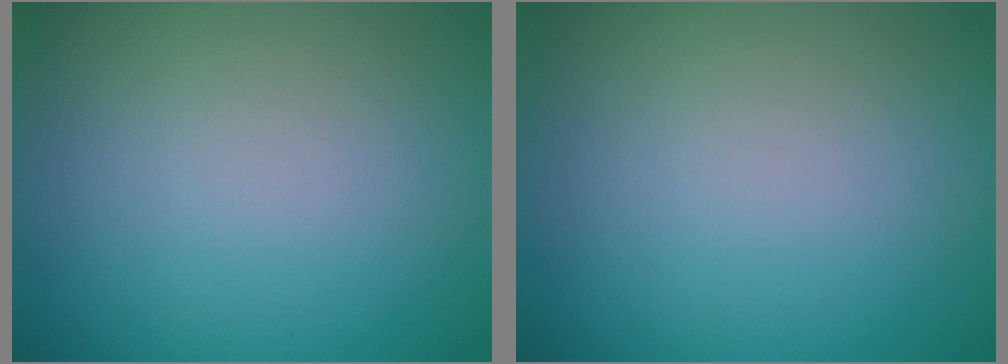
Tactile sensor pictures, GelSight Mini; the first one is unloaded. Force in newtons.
{"total": 0.0}